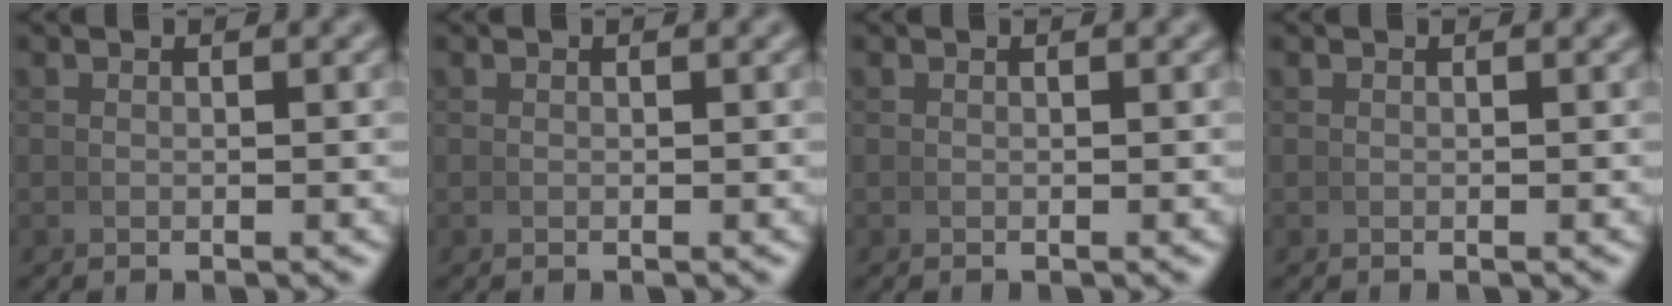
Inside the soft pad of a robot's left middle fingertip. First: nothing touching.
{"total": 0.0}
{"total": 0.0}
{"total": 0.0}